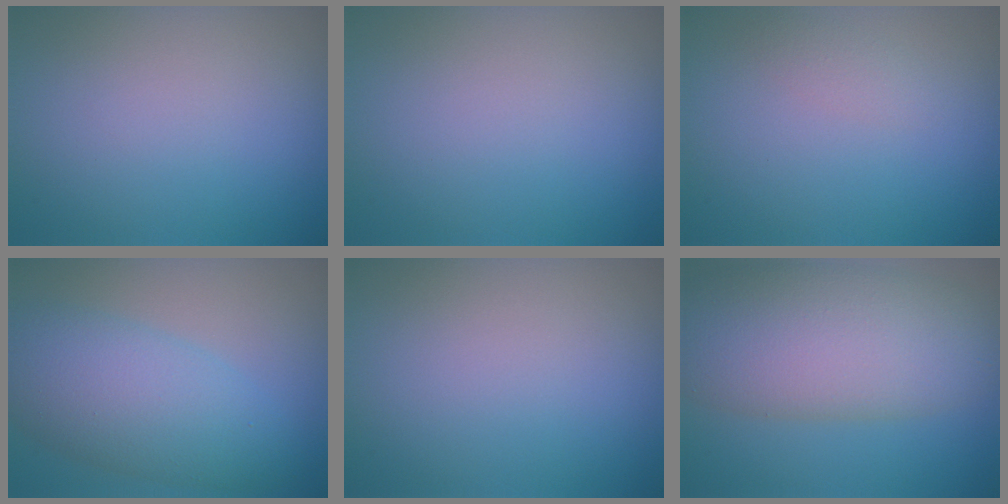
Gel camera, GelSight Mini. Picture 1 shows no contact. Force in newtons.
{"total": 0.0}
{"total": 1.0, "press": 1.0, "slide": 0.0}
{"total": 7.0, "press": 7.0, "slide": 0.1}
{"total": 0.0}
{"total": 10.3, "press": 10.2, "slide": 0.7}